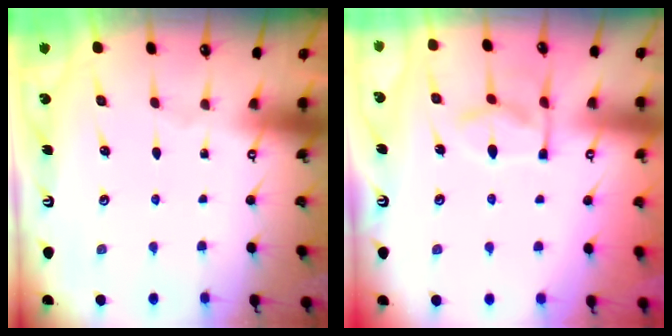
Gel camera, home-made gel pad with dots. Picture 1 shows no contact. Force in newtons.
{"total": 3.6, "press": 3.5, "slide": 0.8}